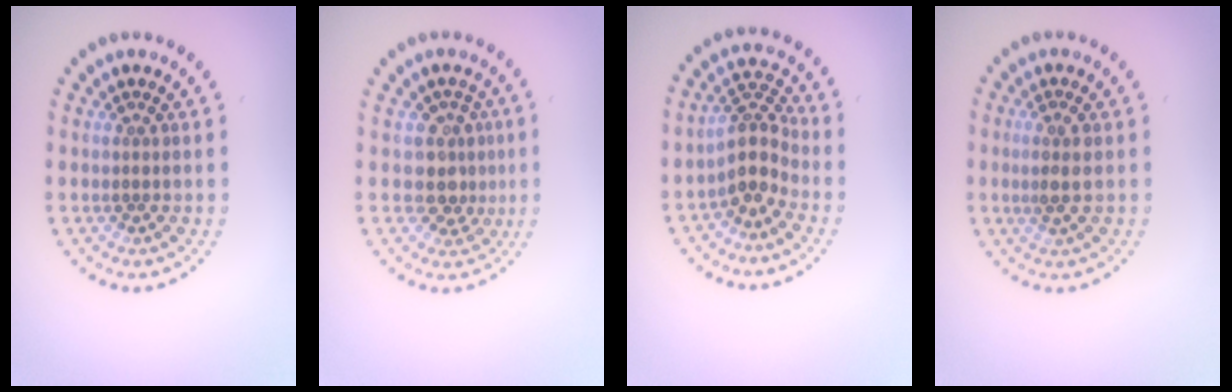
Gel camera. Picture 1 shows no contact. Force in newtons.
{"total": 2.7, "press": 2.2, "slide": 1.6}
{"total": 3.5, "press": 2.7, "slide": 2.3}
{"total": 1.8, "press": 1.6, "slide": 0.9}